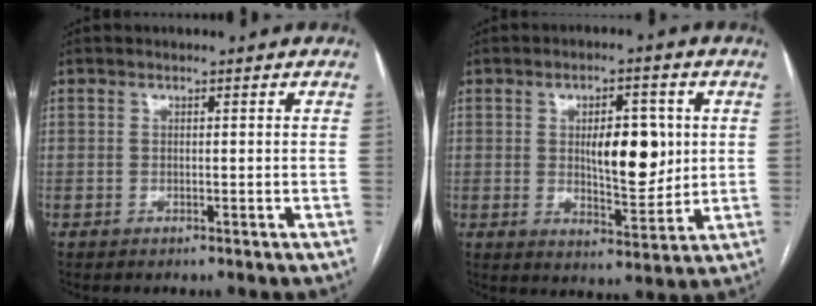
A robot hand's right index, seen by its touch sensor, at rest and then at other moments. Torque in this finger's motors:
{"motor_torque": [0.38, 0.30, 0.33, 0.11]}